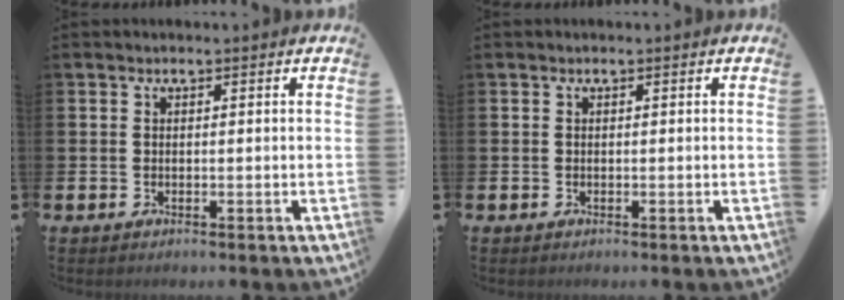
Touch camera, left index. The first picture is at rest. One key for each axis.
{"total": 0.0}